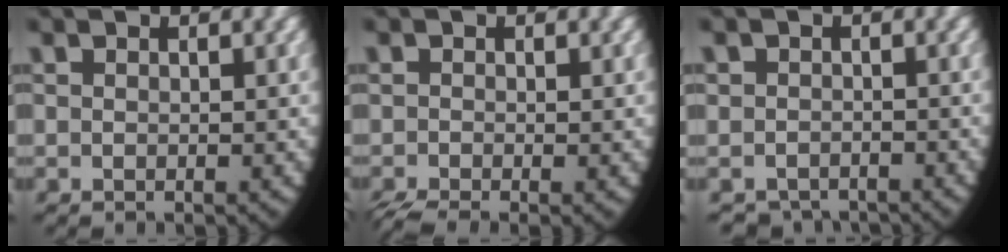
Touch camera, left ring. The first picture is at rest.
{"total": 2.5, "force": [-1.8, 1.1, 1.2], "torque": [-0.026, -0.017, -0.022]}
{"total": 3.6, "force": [-3.2, 1.6, 0.0], "torque": [0.005, -0.017, -0.050]}